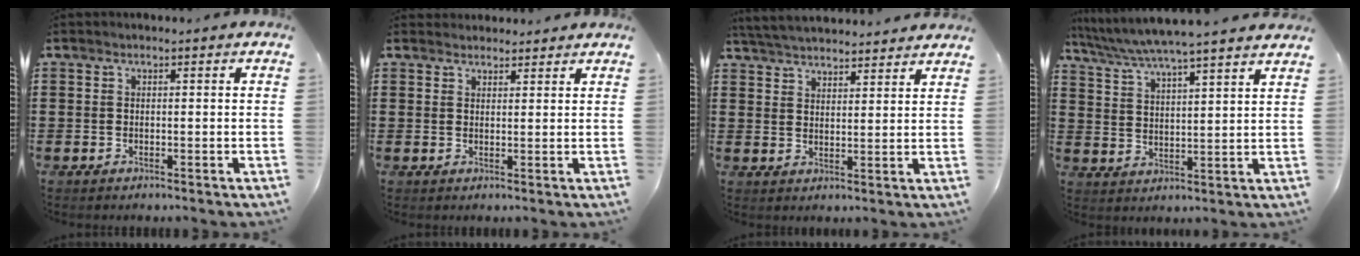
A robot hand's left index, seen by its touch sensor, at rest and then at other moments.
{"total": 2.0, "force": [2.0, 0.5, -0.2], "torque": [-0.002, 0.001, 0.038]}
{"total": 4.2, "force": [4.2, 0.0, 0.4], "torque": [-0.022, -0.018, 0.076]}
{"total": 5.3, "force": [4.9, -0.7, 1.7], "torque": [-0.055, -0.034, 0.082]}